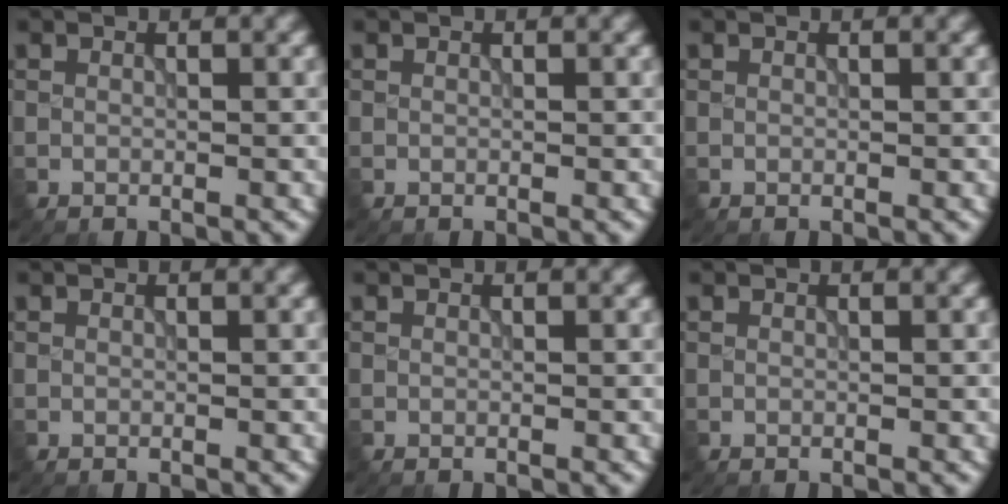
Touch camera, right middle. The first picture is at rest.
{"total": 0.0}
{"total": 0.0}
{"total": 0.0}
{"total": 0.0}
{"total": 0.0}